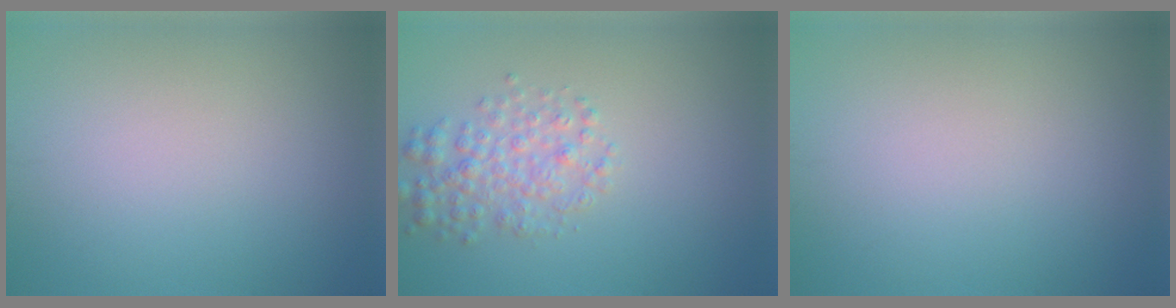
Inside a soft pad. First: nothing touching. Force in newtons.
{"total": 3.1, "press": 3.1, "slide": 0.1}
{"total": 0.0}